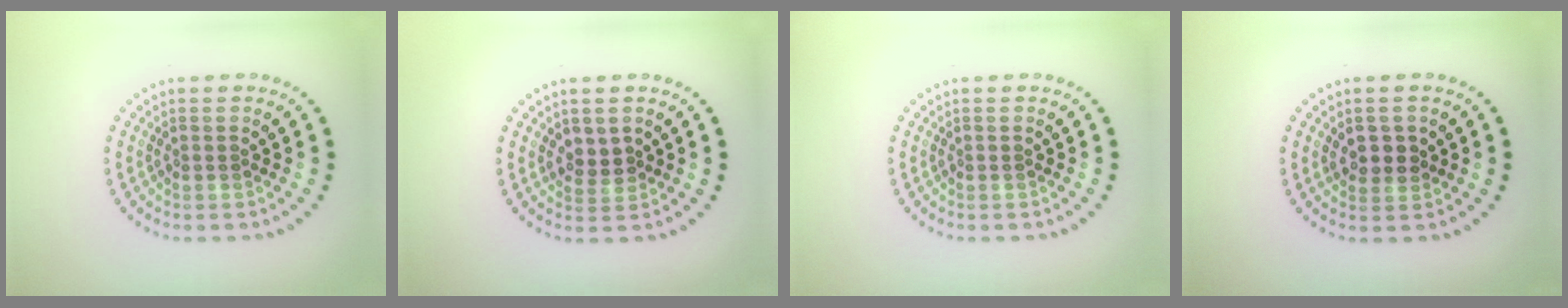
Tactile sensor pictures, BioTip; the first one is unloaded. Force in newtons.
{"total": 1.8, "press": 1.7, "slide": 0.8}
{"total": 0.0}
{"total": 1.7, "press": 1.6, "slide": 0.5}